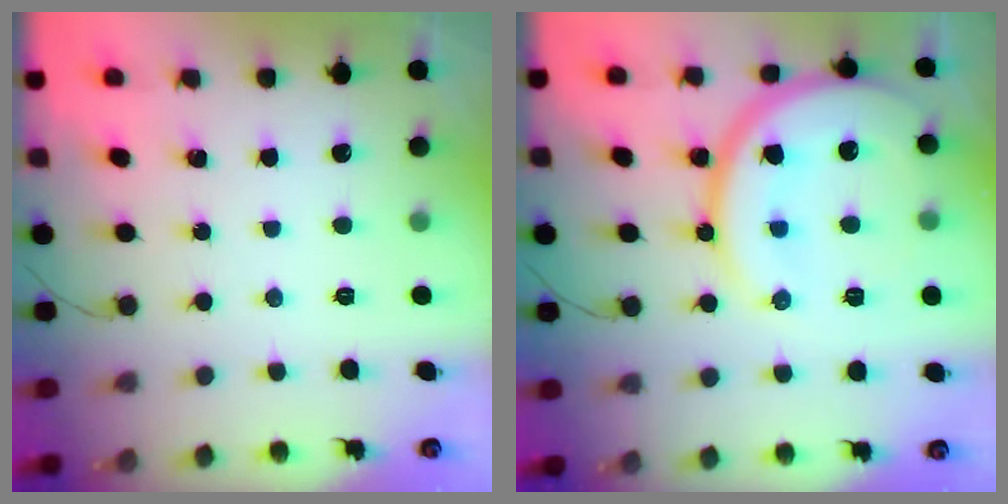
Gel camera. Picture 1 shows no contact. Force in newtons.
{"total": 20.0, "press": 19.9, "slide": 1.9}